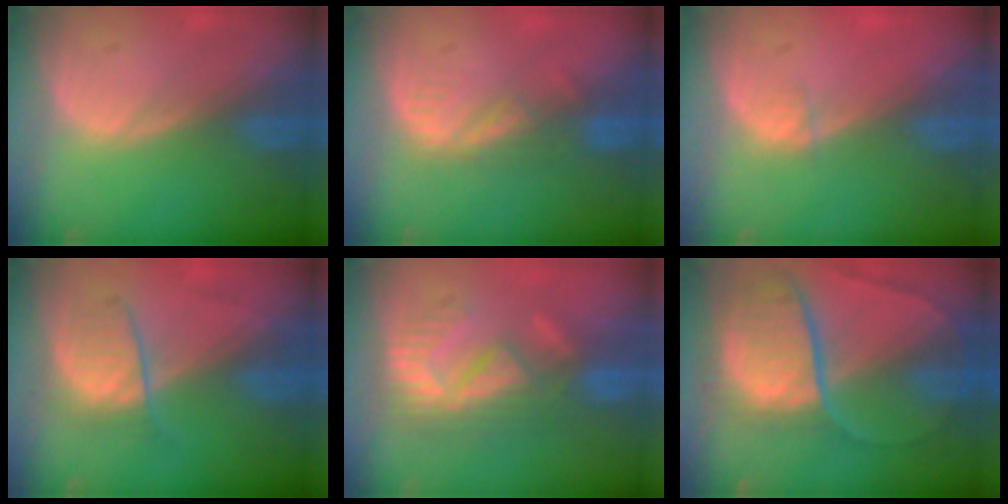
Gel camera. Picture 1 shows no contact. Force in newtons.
{"total": 3.6, "press": 3.1, "slide": 1.8}
{"total": 0.8, "press": 0.7, "slide": 0.4}
{"total": 4.4, "press": 4.4, "slide": 0.6}
{"total": 9.5, "press": 8.1, "slide": 4.8}
{"total": 10.7, "press": 9.0, "slide": 5.9}